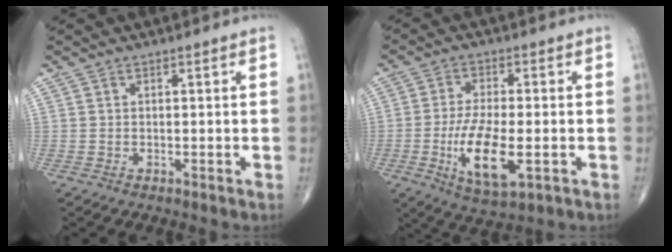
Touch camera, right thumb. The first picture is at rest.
{"total": 11.7, "force": [-2.9, 4.5, 10.4], "torque": [-0.193, -0.008, -0.047]}